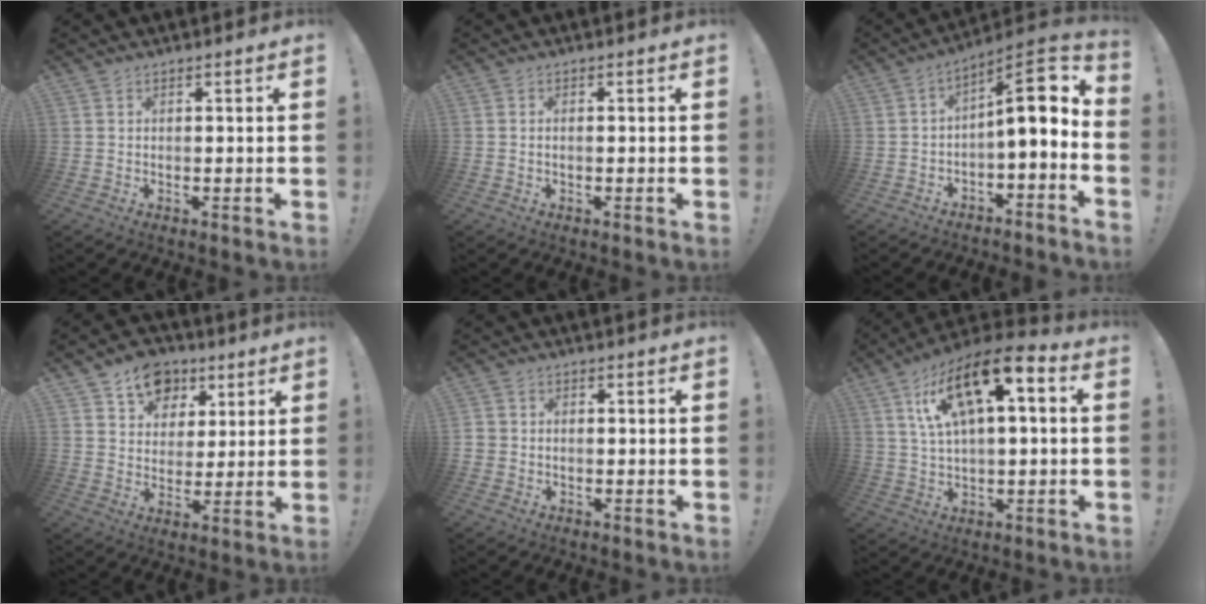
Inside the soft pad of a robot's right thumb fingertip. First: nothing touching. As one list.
[{"total": 0.6, "force": [-0.3, 0.1, 0.5], "torque": [-0.011, 0.001, -0.006]}, {"total": 10.7, "force": [1.2, 3.4, 10.1], "torque": [-0.136, -0.017, 0.014]}, {"total": 11.7, "force": [6.3, 9.1, 3.8], "torque": [-0.048, -0.037, 0.122]}, {"total": 2.3, "force": [-0.8, 2.0, 0.8], "torque": [-0.013, 0.007, -0.015]}, {"total": 15.5, "force": [6.7, 5.3, 12.9], "torque": [-0.221, -0.034, 0.112]}]